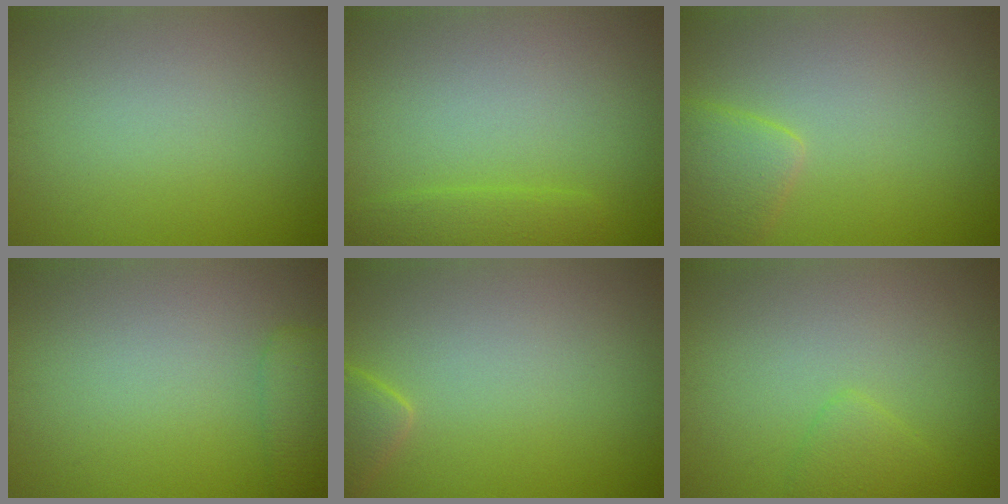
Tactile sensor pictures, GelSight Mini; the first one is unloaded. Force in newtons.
{"total": 2.1, "press": 2.1, "slide": 0.1}
{"total": 2.6, "press": 2.6, "slide": 0.2}
{"total": 2.5, "press": 2.5, "slide": 0.2}
{"total": 1.9, "press": 1.9, "slide": 0.2}
{"total": 1.5, "press": 1.5, "slide": 0.1}